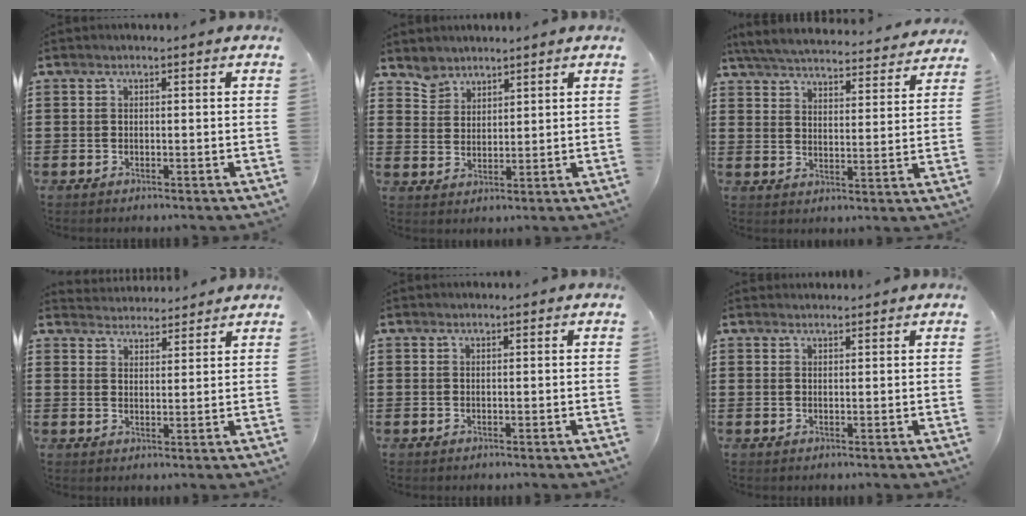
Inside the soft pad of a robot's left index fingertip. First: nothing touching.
{"total": 3.8, "force": [3.4, 1.6, -0.3], "torque": [-0.009, -0.003, 0.067]}
{"total": 5.2, "force": [5.1, -0.1, 0.9], "torque": [-0.042, -0.036, 0.086]}
{"total": 3.1, "force": [3.1, 0.4, -0.5], "torque": [-0.001, -0.010, 0.058]}
{"total": 0.0}
{"total": 1.1, "force": [1.0, 0.2, 0.0], "torque": [-0.001, 0.000, 0.021]}